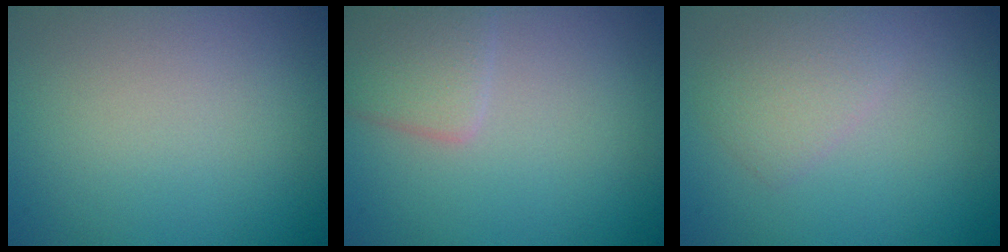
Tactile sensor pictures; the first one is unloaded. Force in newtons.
{"total": 2.9, "press": 2.9, "slide": 0.2}
{"total": 2.1, "press": 2.1, "slide": 0.1}